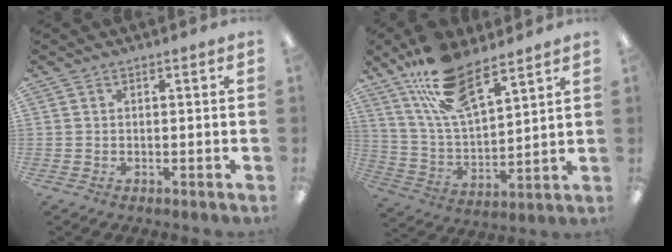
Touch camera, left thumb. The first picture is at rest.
{"total": 17.1, "force": [12.2, 6.2, 10.3], "torque": [-0.205, -0.047, 0.215]}